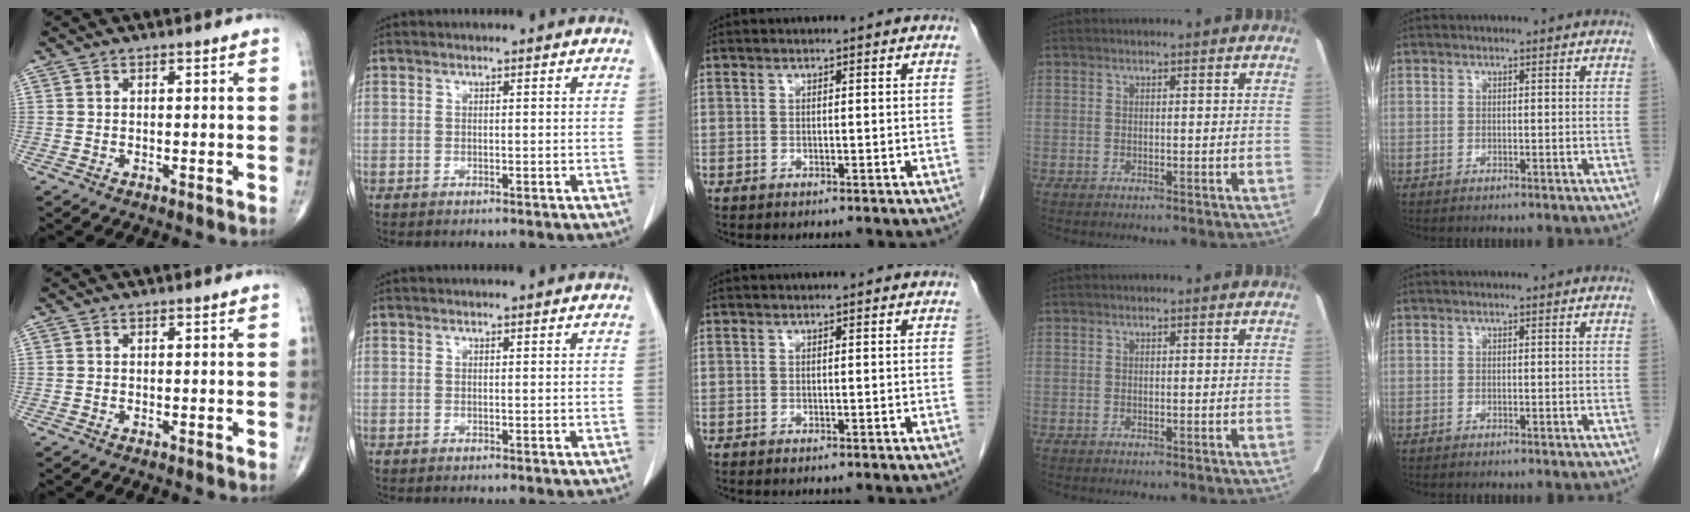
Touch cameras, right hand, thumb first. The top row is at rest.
{}